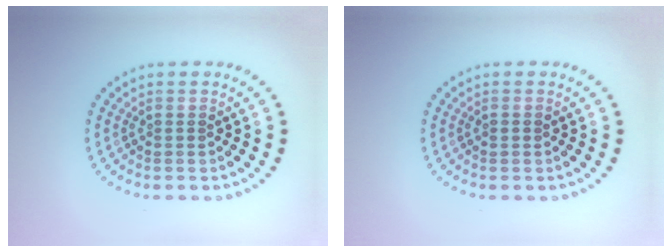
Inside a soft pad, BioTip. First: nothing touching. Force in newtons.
{"total": 0.7, "press": 0.7, "slide": 0.1}